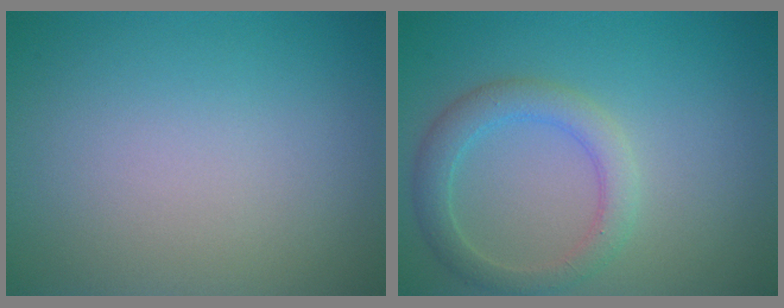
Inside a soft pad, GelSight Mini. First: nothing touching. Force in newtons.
{"total": 3.1, "press": 3.1, "slide": 0.1}